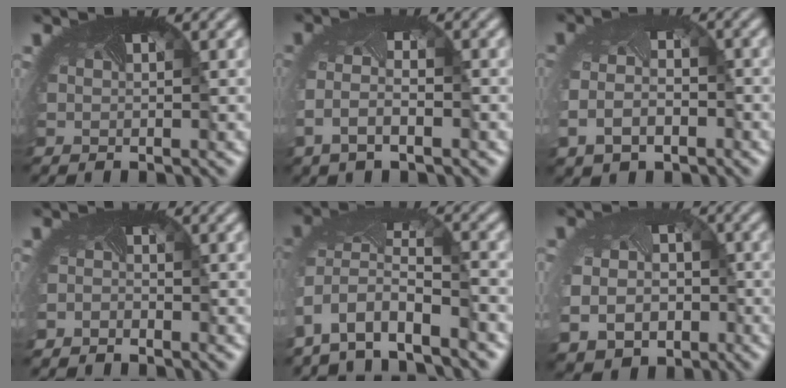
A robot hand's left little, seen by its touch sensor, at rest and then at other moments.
{"total": 3.0, "force": [-1.2, 1.4, 2.4], "torque": [-0.074, -0.006, -0.027]}
{"total": 4.4, "force": [-1.5, 3.2, 2.6], "torque": [-0.074, -0.026, -0.024]}
{"total": 1.2, "force": [-1.2, 0.2, -0.2], "torque": [-0.010, -0.014, -0.029]}
{"total": 6.9, "force": [-5.3, 2.8, 3.5], "torque": [-0.085, -0.020, -0.088]}
{"total": 8.6, "force": [-2.6, 7.1, 4.0], "torque": [-0.080, -0.049, -0.033]}